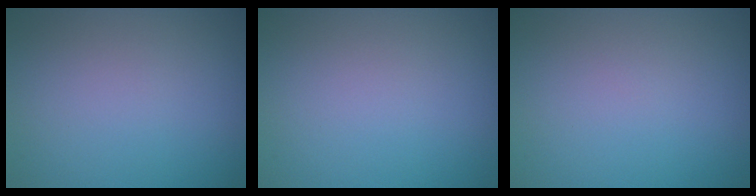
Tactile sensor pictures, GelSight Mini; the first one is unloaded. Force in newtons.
{"total": 0.0}
{"total": 0.0}